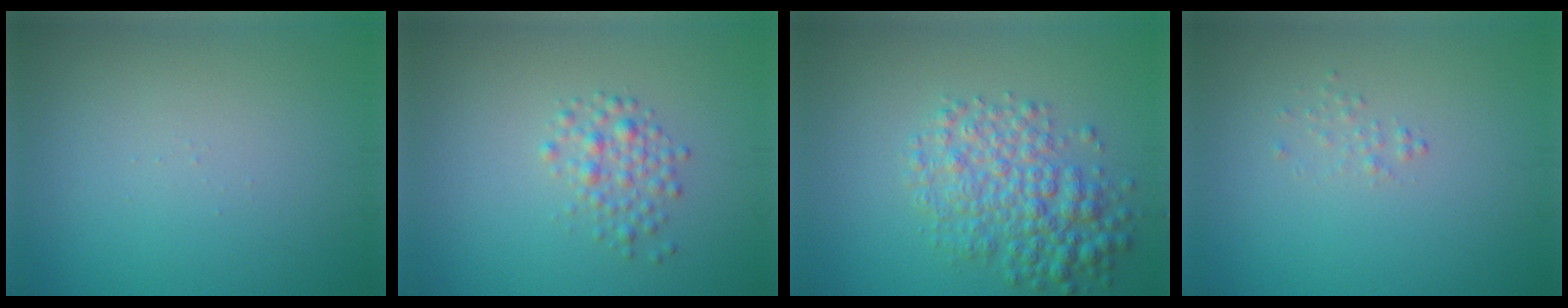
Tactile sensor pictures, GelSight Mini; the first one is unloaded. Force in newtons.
{"total": 2.0, "press": 2.0, "slide": 0.1}
{"total": 5.0, "press": 5.0, "slide": 0.1}
{"total": 0.7, "press": 0.7, "slide": 0.1}